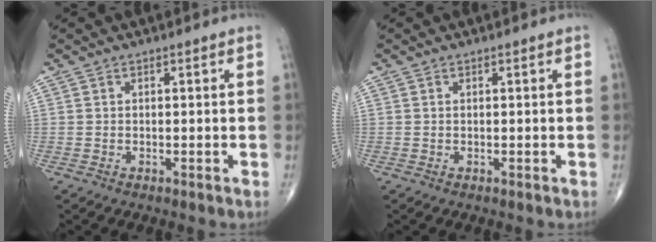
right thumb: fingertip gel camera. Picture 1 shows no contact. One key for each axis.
{"total": 0.0}